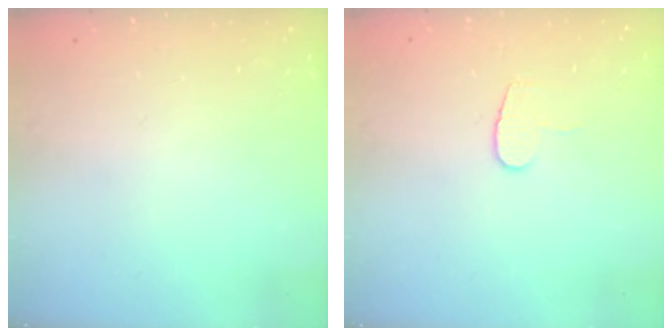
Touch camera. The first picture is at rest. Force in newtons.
{"total": 5.0, "press": 5.0, "slide": 0.5}